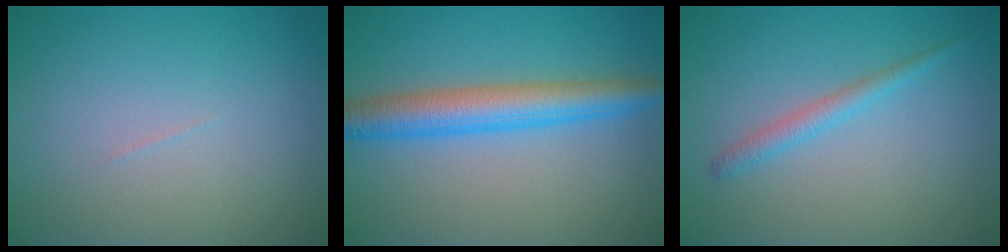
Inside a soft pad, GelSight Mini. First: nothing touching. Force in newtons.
{"total": 5.3, "press": 5.3, "slide": 0.2}
{"total": 1.7, "press": 1.7, "slide": 0.2}